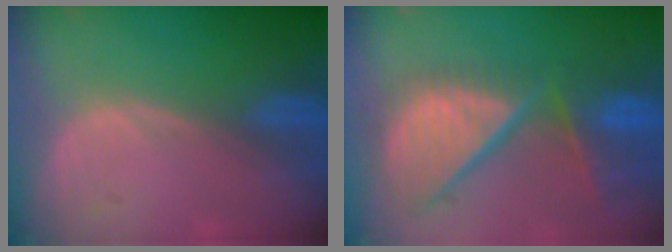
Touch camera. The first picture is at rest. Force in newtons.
{"total": 13.2, "press": 11.0, "slide": 7.3}